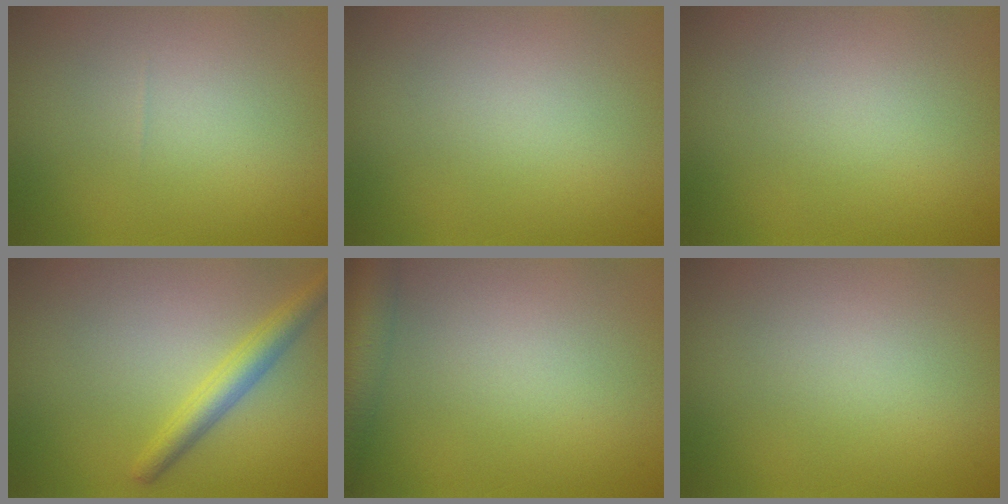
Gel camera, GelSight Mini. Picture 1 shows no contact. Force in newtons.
{"total": 0.0}
{"total": 0.0}
{"total": 2.8, "press": 2.8, "slide": 0.1}
{"total": 4.5, "press": 4.5, "slide": 0.2}
{"total": 0.0}